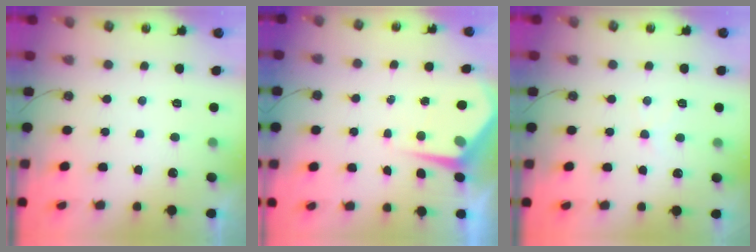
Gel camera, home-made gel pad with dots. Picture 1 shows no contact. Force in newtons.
{"total": 4.4, "press": 4.3, "slide": 0.5}
{"total": 6.5, "press": 6.5, "slide": 1.0}